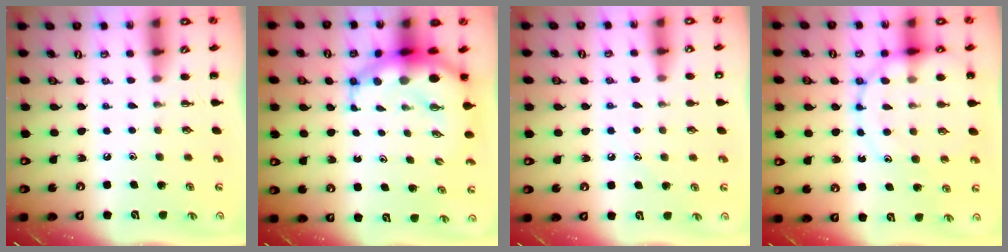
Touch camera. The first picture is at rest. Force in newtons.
{"total": 9.4, "press": 9.1, "slide": 2.5}
{"total": 7.8, "press": 7.5, "slide": 2.2}
{"total": 14.1, "press": 13.9, "slide": 2.4}